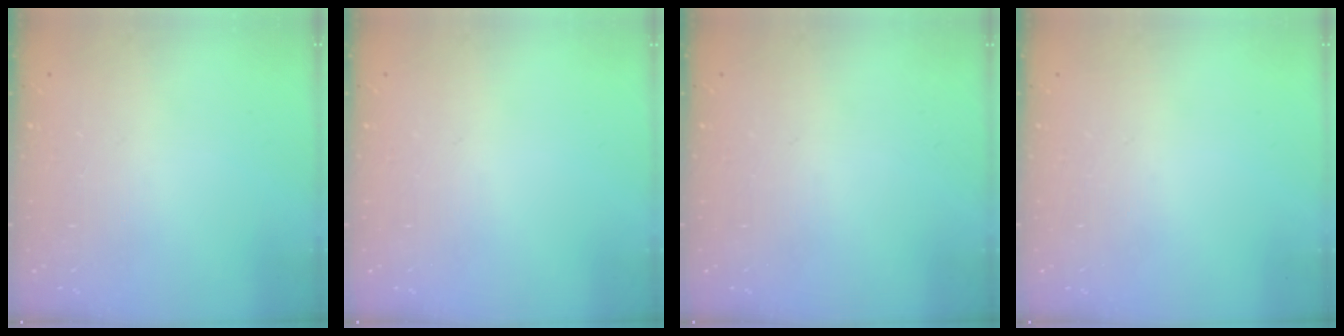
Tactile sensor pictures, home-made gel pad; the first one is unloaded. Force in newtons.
{"total": 0.0}
{"total": 0.0}
{"total": 0.0}